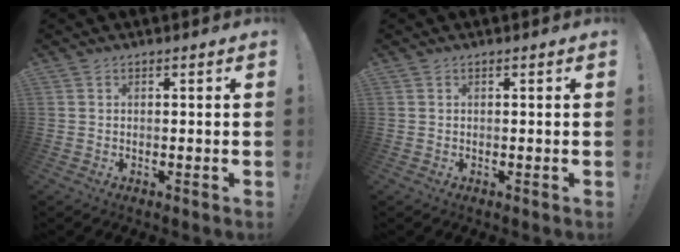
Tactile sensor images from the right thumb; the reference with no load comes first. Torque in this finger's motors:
{"motor_torque": [-0.10, 0.10, -0.13, 0.13, 0.00]}